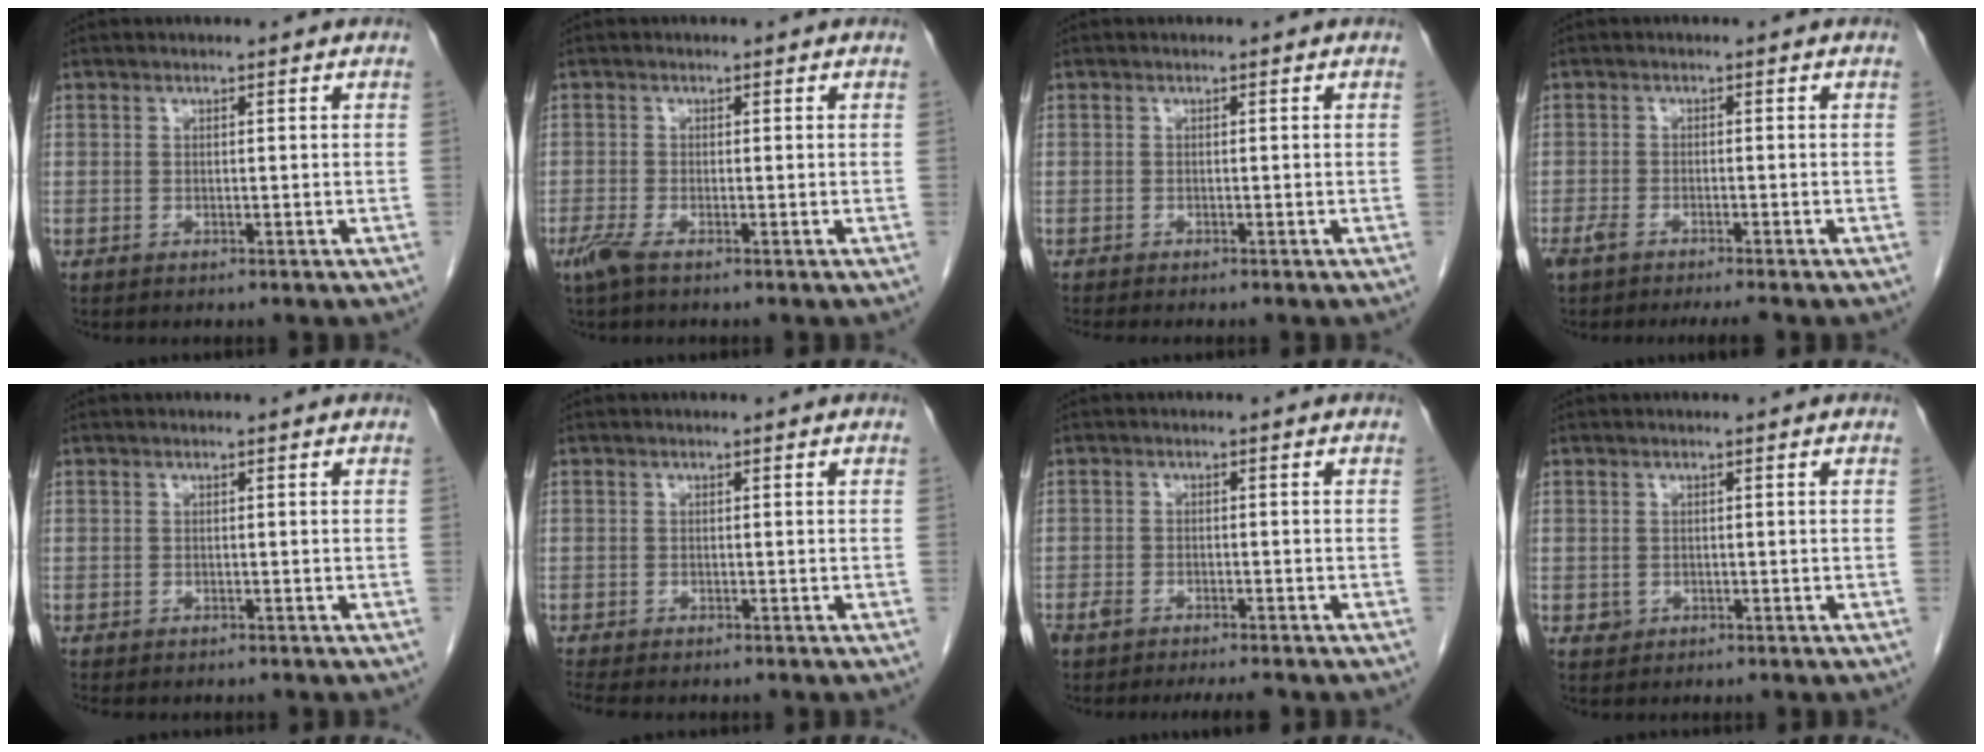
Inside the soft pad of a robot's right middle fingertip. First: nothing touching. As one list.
[{"total": 2.1, "force": [-1.3, 0.2, 1.5], "torque": [-0.040, -0.007, -0.032]}, {"total": 2.1, "force": [-1.9, 0.0, 0.9], "torque": [-0.014, -0.003, -0.028]}, {"total": 5.5, "force": [-4.4, 0.7, 3.2], "torque": [-0.051, -0.007, -0.071]}, {"total": 3.3, "force": [-2.8, 1.1, 1.3], "torque": [-0.017, -0.006, -0.036]}, {"total": 4.5, "force": [-3.9, 1.1, 2.0], "torque": [-0.030, -0.009, -0.059]}, {"total": 6.4, "force": [-5.3, 1.5, 3.2], "torque": [-0.047, -0.004, -0.081]}, {"total": 1.0, "force": [-0.3, 0.9, 0.2], "torque": [-0.001, 0.003, -0.003]}]